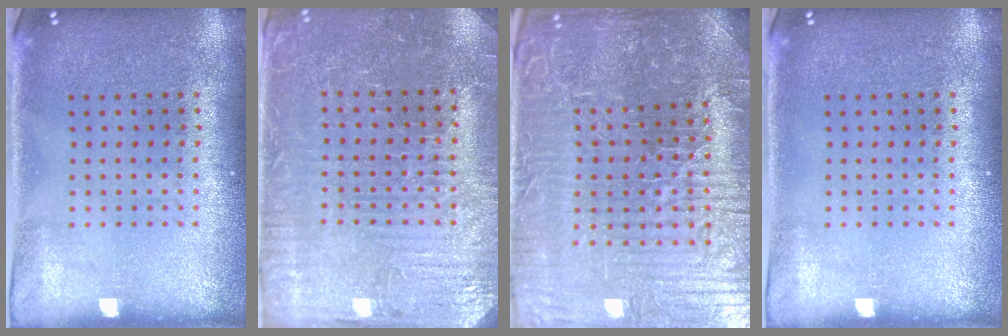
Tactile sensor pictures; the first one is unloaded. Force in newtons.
{"total": 3.5, "press": 3.5, "slide": 0.6}
{"total": 5.7, "press": 5.4, "slide": 1.6}
{"total": 0.0}